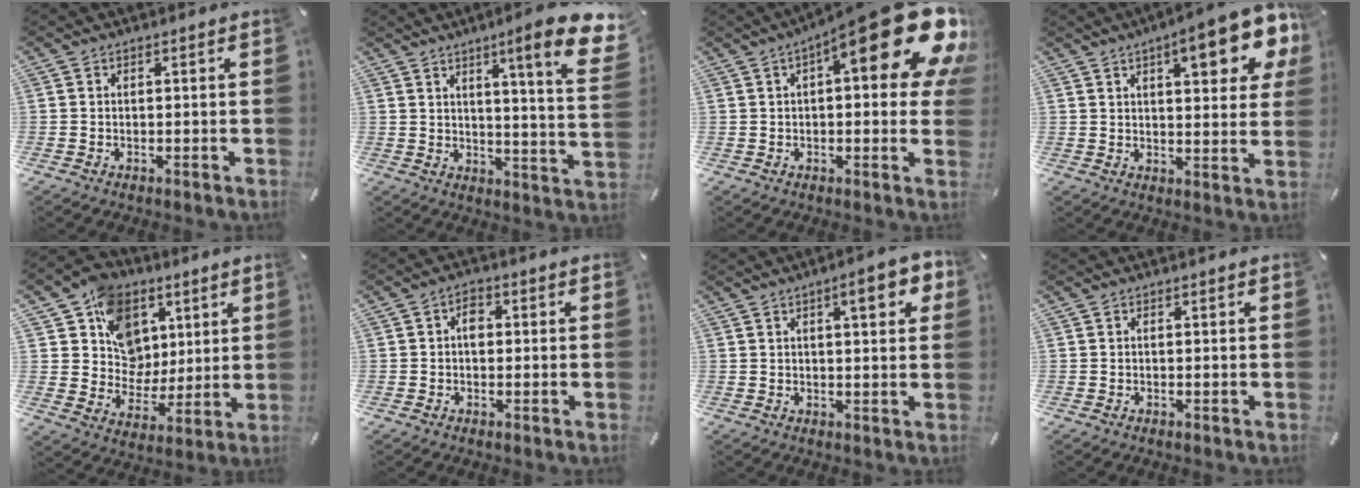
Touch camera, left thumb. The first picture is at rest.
{"total": 15.4, "force": [8.5, 2.0, 12.6], "torque": [-0.181, -0.054, 0.125]}
{"total": 23.9, "force": [10.4, 7.7, 20.1], "torque": [-0.263, -0.076, 0.165]}
{"total": 15.1, "force": [7.9, 5.0, 11.9], "torque": [-0.155, -0.035, 0.123]}
{"total": 14.0, "force": [5.0, 12.3, 4.5], "torque": [-0.079, -0.031, 0.099]}
{"total": 3.1, "force": [0.1, 2.1, 2.2], "torque": [-0.028, 0.002, -0.003]}
{"total": 7.9, "force": [3.6, 2.3, 6.7], "torque": [-0.093, -0.007, 0.052]}
{"total": 0.0}